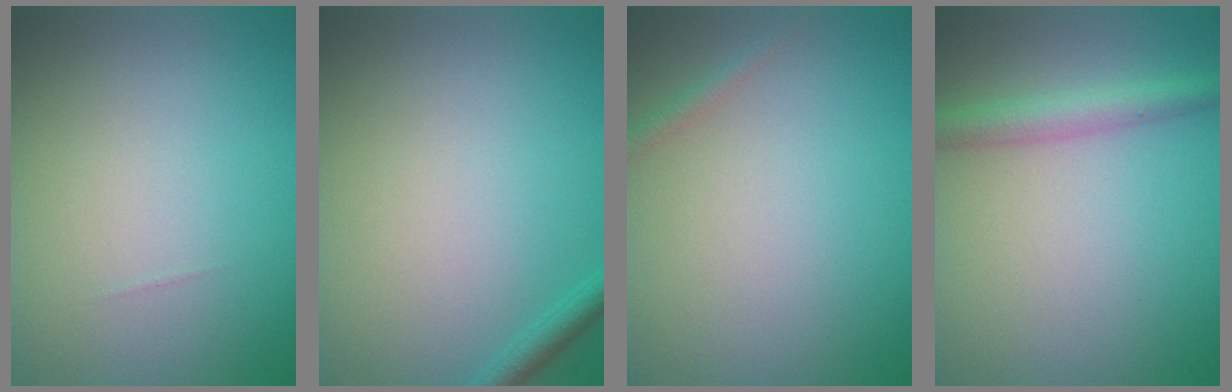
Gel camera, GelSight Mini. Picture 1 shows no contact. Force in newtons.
{"total": 1.5, "press": 1.5, "slide": 0.2}
{"total": 0.8, "press": 0.7, "slide": 0.1}
{"total": 2.9, "press": 2.9, "slide": 0.1}